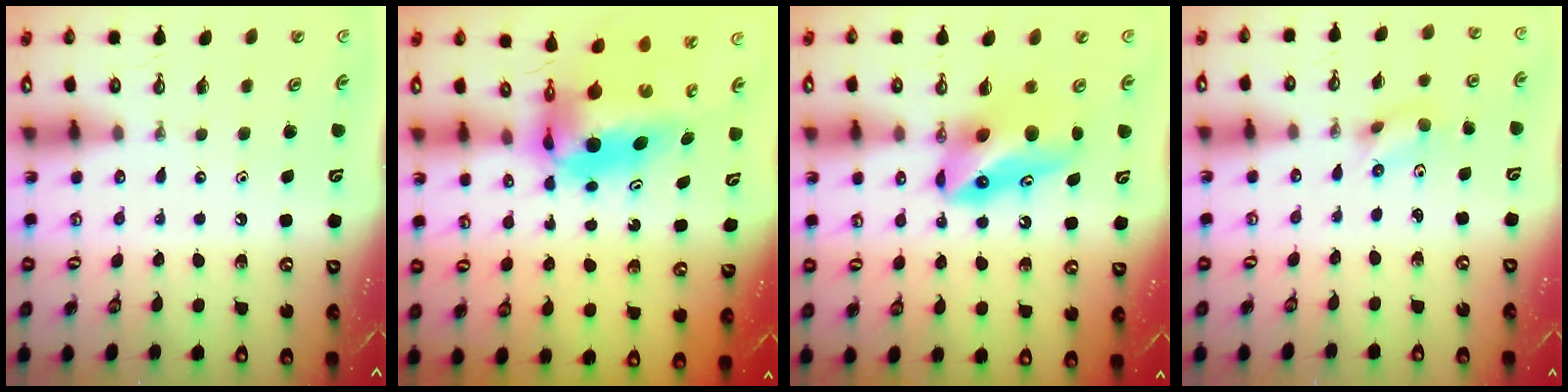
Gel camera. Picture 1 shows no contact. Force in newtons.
{"total": 9.8, "press": 9.0, "slide": 3.9}
{"total": 10.3, "press": 9.6, "slide": 3.7}
{"total": 2.9, "press": 1.1, "slide": 2.7}